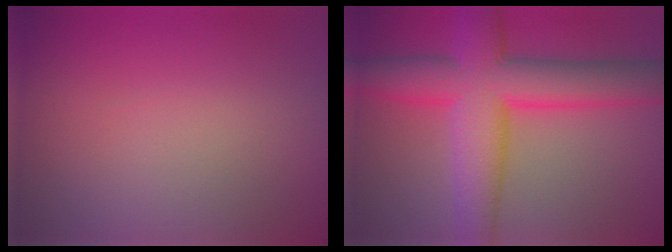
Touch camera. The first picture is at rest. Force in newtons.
{"total": 10.4, "press": 10.4, "slide": 0.3}